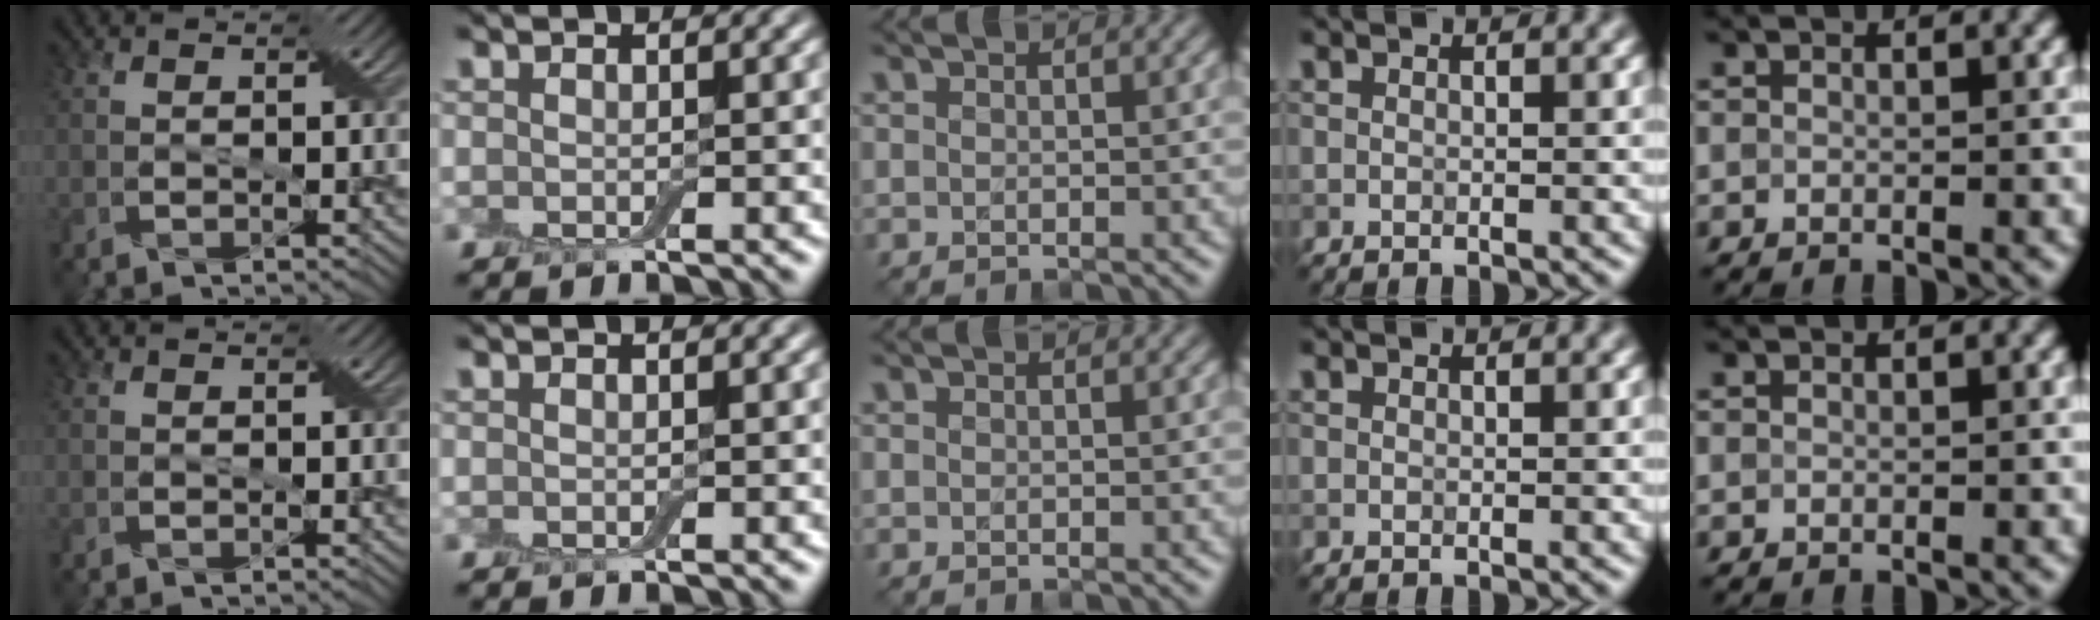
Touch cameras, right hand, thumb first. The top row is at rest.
{}